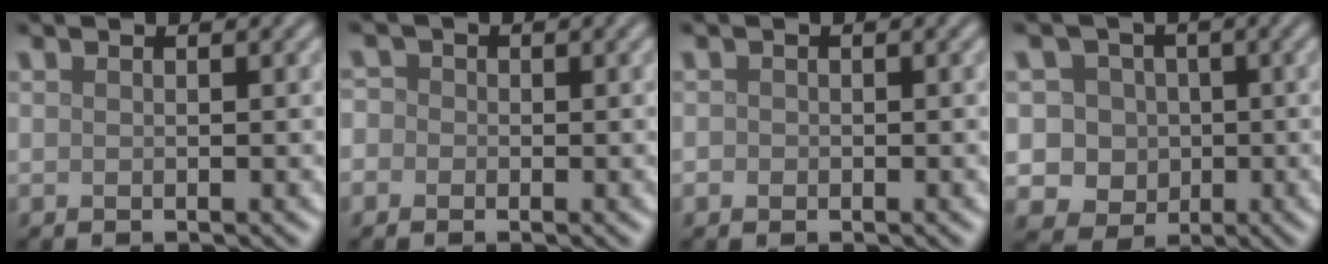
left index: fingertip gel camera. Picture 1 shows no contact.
{"total": 2.0, "force": [0.1, 1.9, 0.6], "torque": [0.008, 0.011, -0.023]}
{"total": 0.7, "force": [-0.2, 0.7, 0.1], "torque": [0.002, -0.005, -0.004]}
{"total": 4.8, "force": [0.0, 4.5, 1.7], "torque": [-0.008, 0.012, -0.024]}